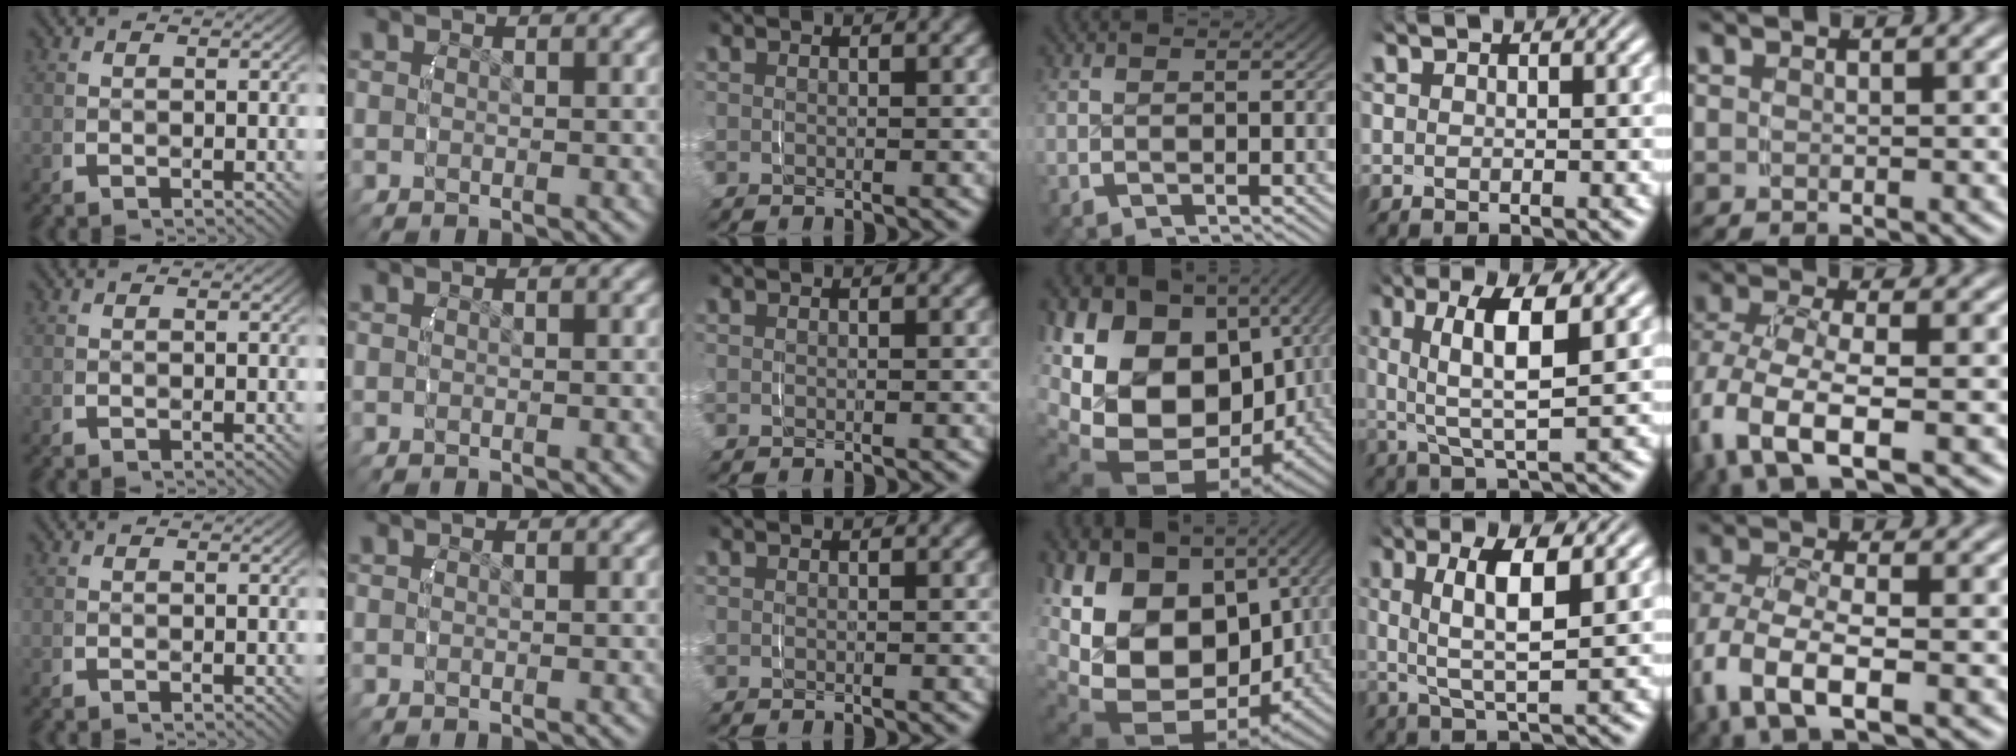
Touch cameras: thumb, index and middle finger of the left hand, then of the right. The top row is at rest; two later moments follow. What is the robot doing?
{"motion": "grasp_and_lifting", "object": "towel"}